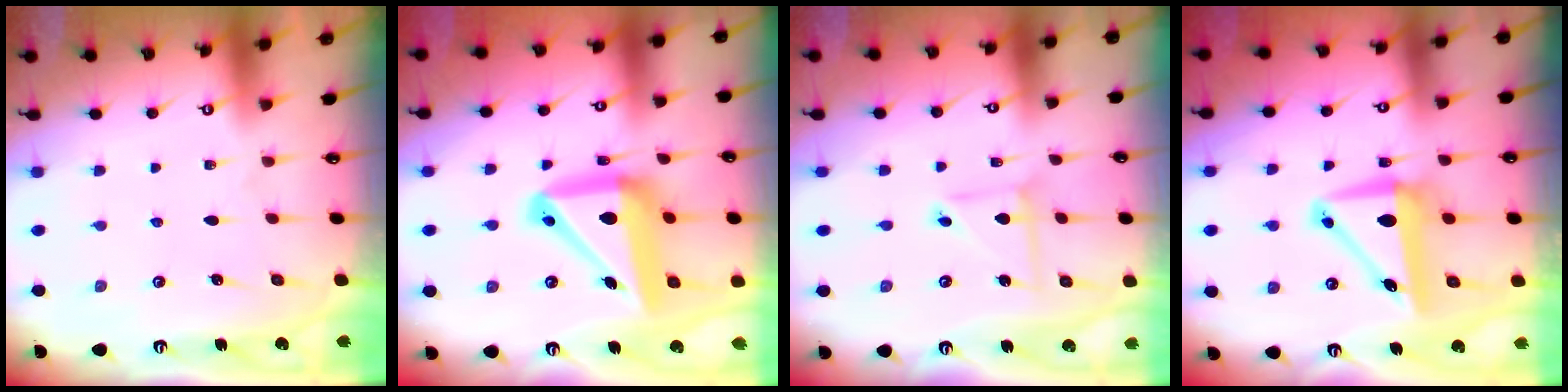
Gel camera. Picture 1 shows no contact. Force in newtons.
{"total": 18.2, "press": 18.1, "slide": 2.3}
{"total": 4.6, "press": 4.5, "slide": 0.4}
{"total": 8.9, "press": 8.3, "slide": 3.1}